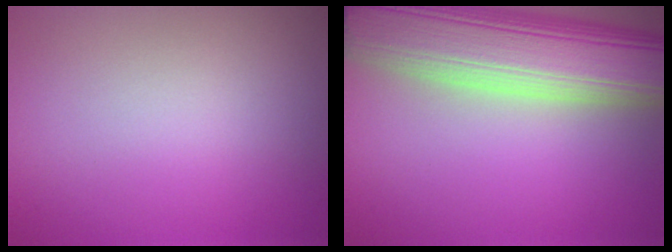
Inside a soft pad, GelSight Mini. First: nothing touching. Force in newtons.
{"total": 12.0, "press": 11.9, "slide": 1.0}